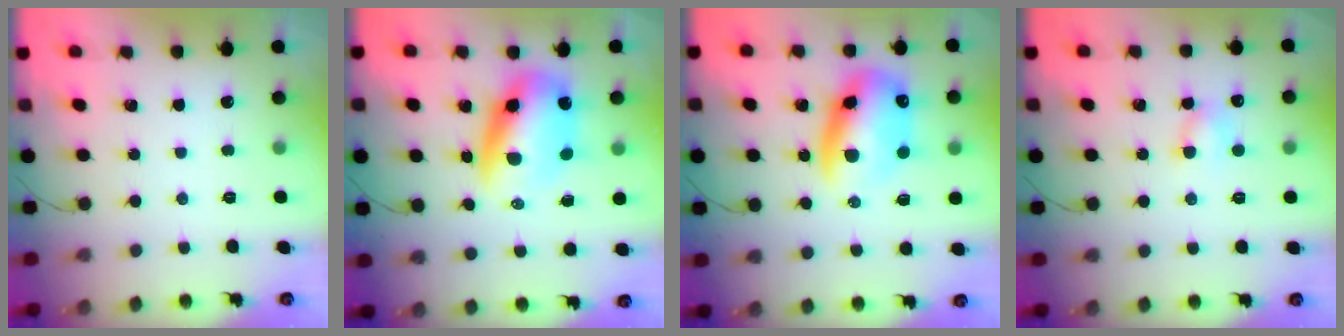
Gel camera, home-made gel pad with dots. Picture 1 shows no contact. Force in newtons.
{"total": 11.8, "press": 11.4, "slide": 3.1}
{"total": 14.1, "press": 13.7, "slide": 3.3}
{"total": 4.5, "press": 4.4, "slide": 0.9}